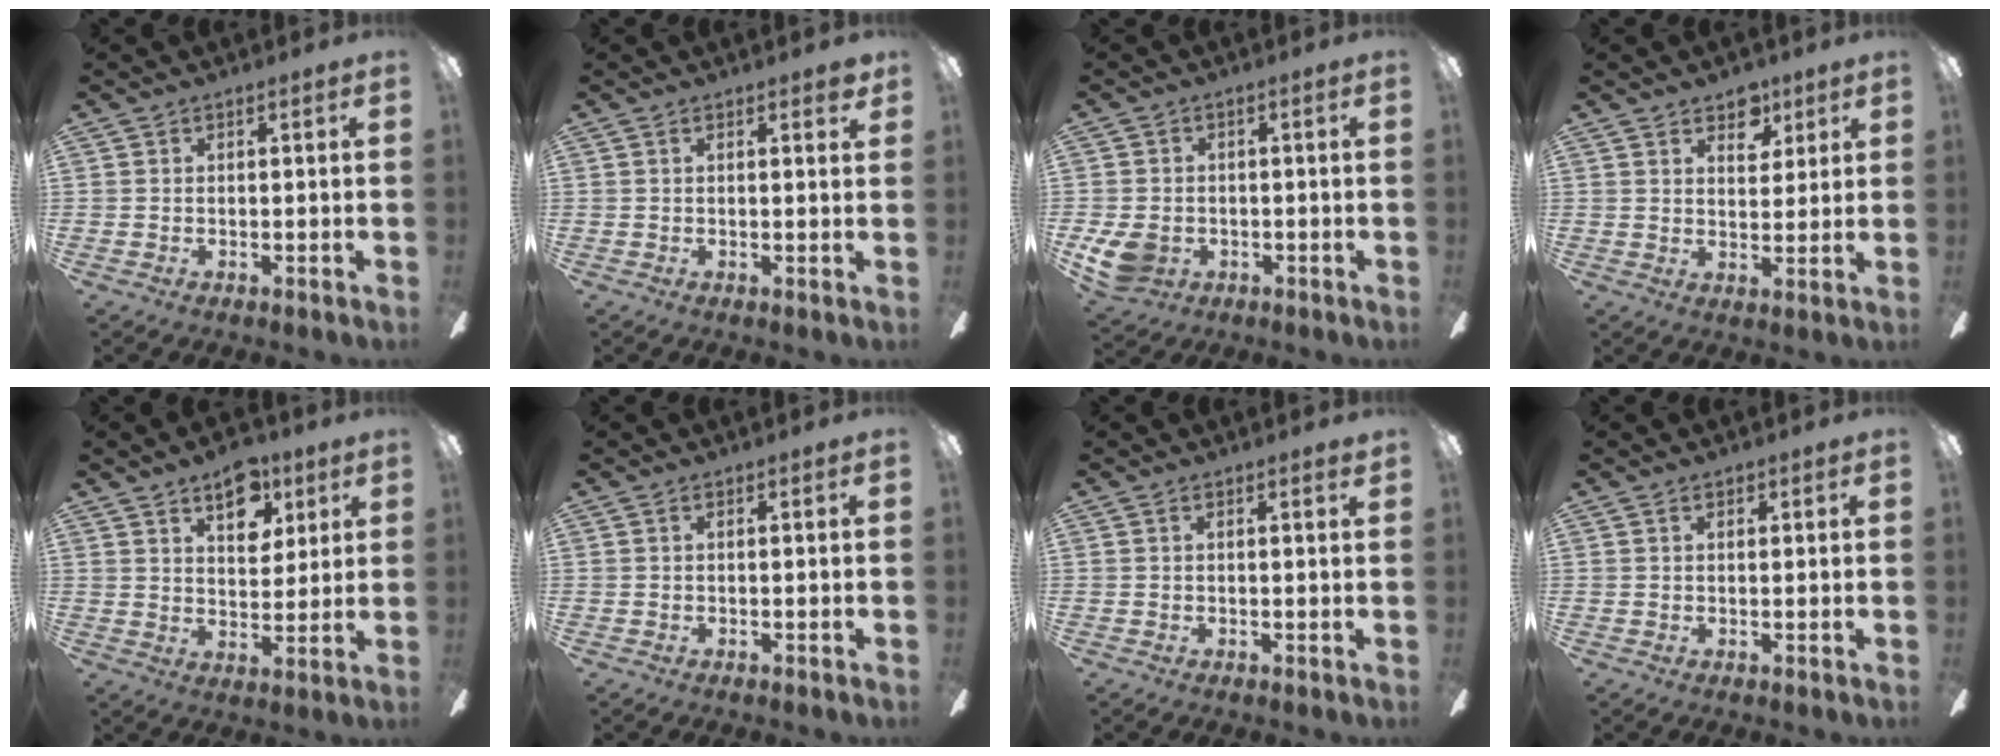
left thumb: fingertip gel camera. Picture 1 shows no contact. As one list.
[{"total": 1.7, "force": [1.2, 0.4, 1.0], "torque": [0.002, -0.005, 0.015]}, {"total": 6.6, "force": [-2.2, 5.3, 3.1], "torque": [-0.084, 0.010, -0.040]}, {"total": 6.4, "force": [4.5, 3.9, 2.5], "torque": [-0.013, -0.021, 0.076]}, {"total": 10.0, "force": [6.2, 5.8, 5.4], "torque": [-0.056, -0.027, 0.106]}, {"total": 0.0}, {"total": 0.7, "force": [0.5, 0.0, 0.6], "torque": [-0.004, -0.002, 0.005]}, {"total": 0.7, "force": [0.6, 0.4, -0.1], "torque": [0.009, -0.003, 0.010]}]